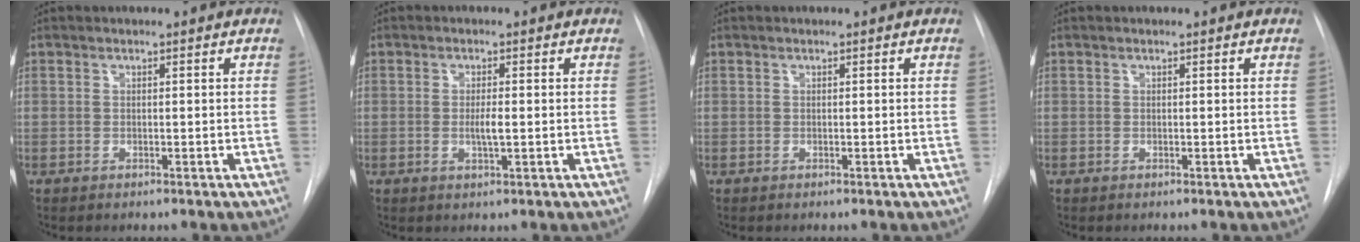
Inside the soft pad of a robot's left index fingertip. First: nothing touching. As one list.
[{"total": 2.4, "force": [-0.9, 0.3, 2.2], "torque": [-0.041, -0.008, -0.015]}, {"total": 0.0}, {"total": 0.0}]